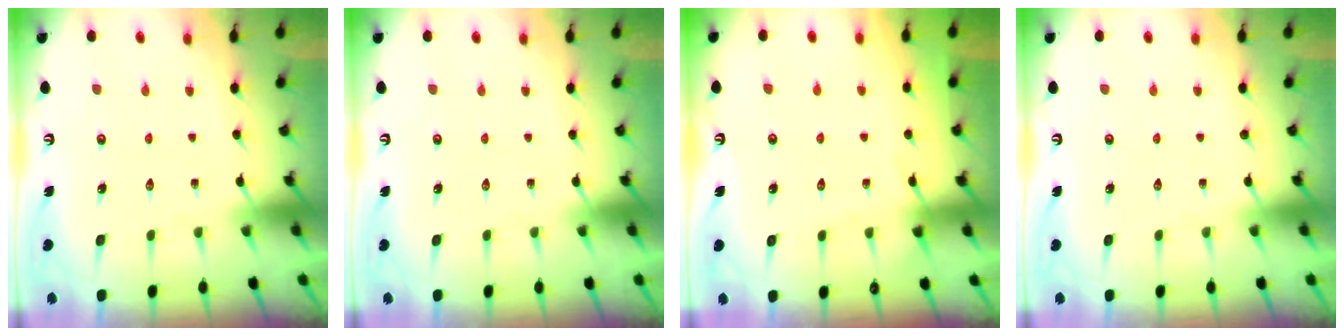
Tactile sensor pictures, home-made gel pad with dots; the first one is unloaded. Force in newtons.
{"total": 0.0}
{"total": 1.9, "press": 1.9, "slide": 0.3}
{"total": 0.0}